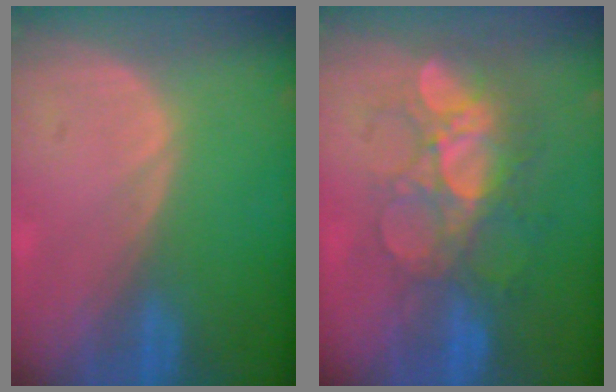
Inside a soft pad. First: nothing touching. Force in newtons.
{"total": 9.1, "press": 8.6, "slide": 3.1}